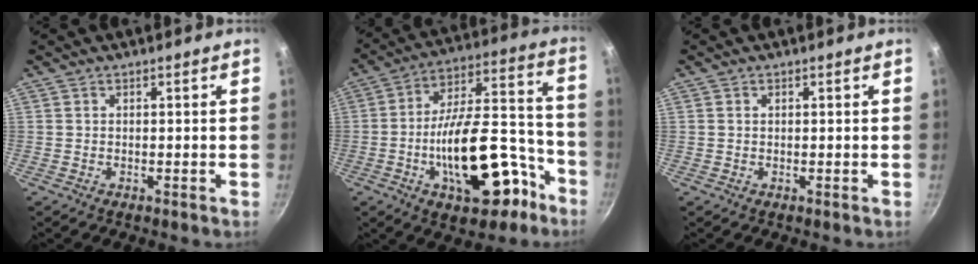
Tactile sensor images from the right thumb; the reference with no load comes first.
{"total": 22.8, "force": [-9.2, 10.8, 17.8], "torque": [-0.239, 0.080, -0.128]}
{"total": 0.5, "force": [0.2, 0.4, 0.3], "torque": [-0.006, 0.002, 0.003]}